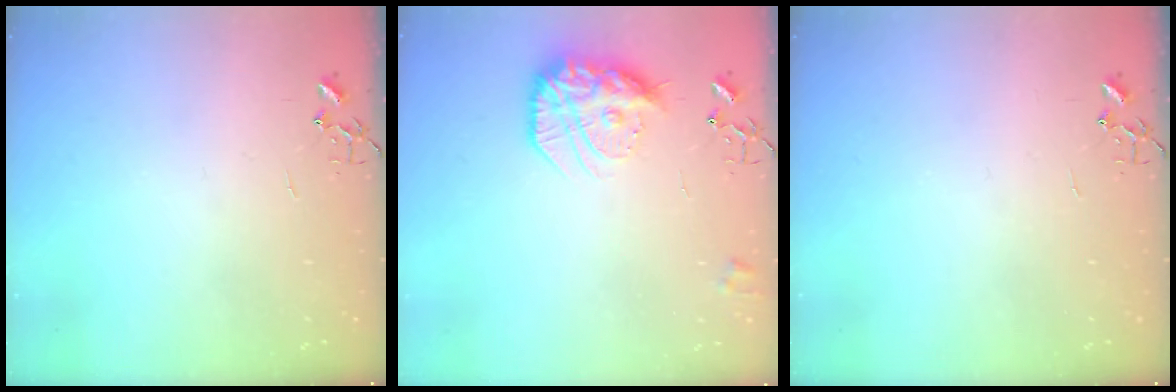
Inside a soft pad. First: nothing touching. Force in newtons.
{"total": 17.3, "press": 17.2, "slide": 1.4}
{"total": 0.0}